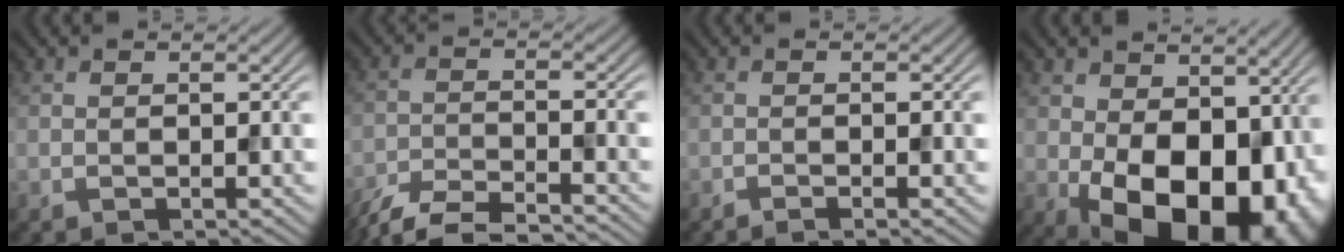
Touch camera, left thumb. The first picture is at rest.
{"total": 7.5, "force": [-6.7, 1.4, 3.1], "torque": [-0.067, -0.011, -0.122]}
{"total": 1.0, "force": [-0.7, 0.0, 0.7], "torque": [-0.015, -0.001, -0.013]}
{"total": 17.5, "force": [-2.4, 11.4, 13.1], "torque": [-0.193, -0.047, -0.020]}